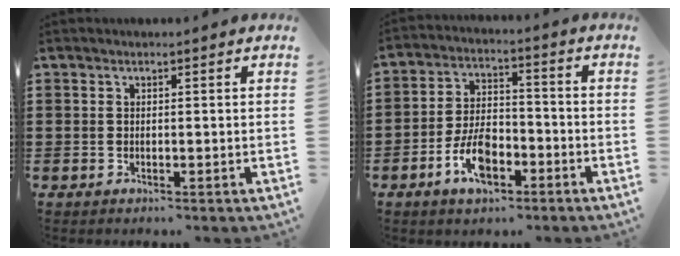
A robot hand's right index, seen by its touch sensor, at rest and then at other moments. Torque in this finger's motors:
{"motor_torque": [1.31, 0.82, 0.73, 0.18]}